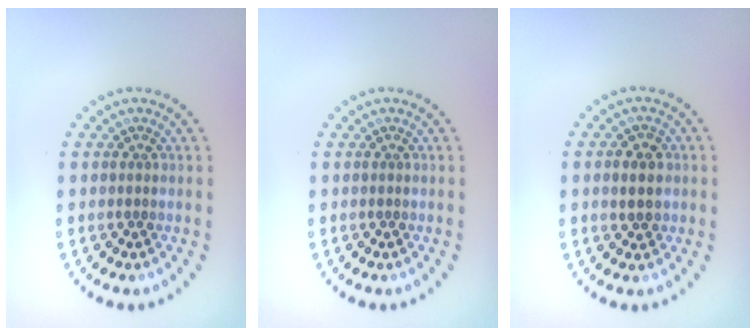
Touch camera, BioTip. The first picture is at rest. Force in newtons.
{"total": 0.0}
{"total": 2.4, "press": 2.4, "slide": 0.2}